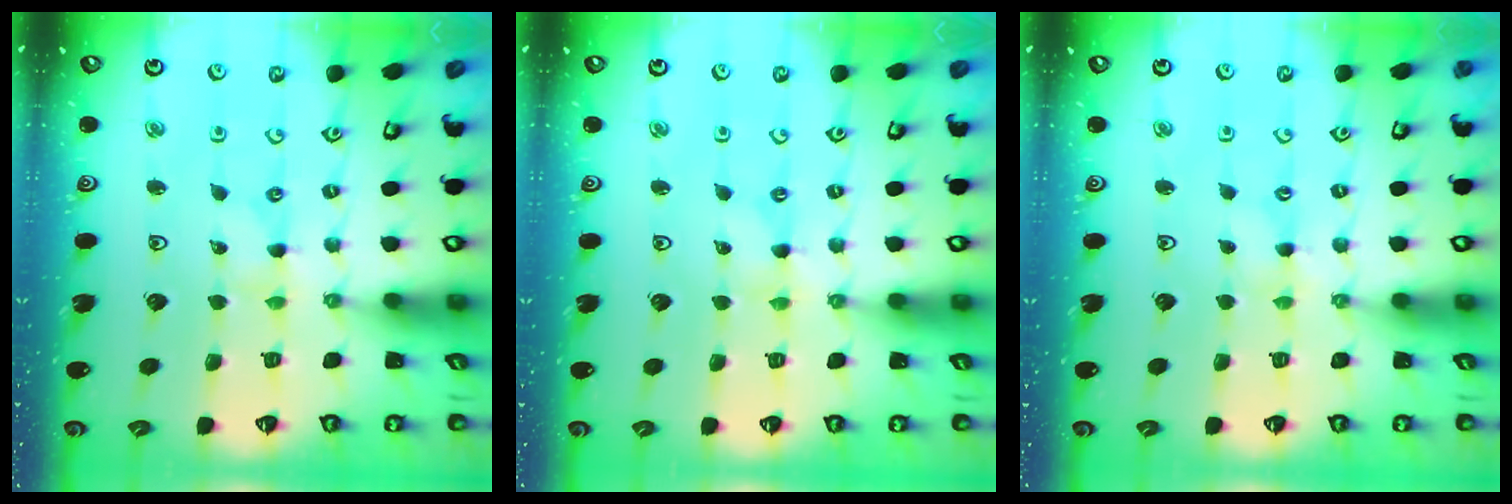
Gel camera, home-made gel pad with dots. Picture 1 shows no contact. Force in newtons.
{"total": 0.0}
{"total": 0.8, "press": 0.7, "slide": 0.3}